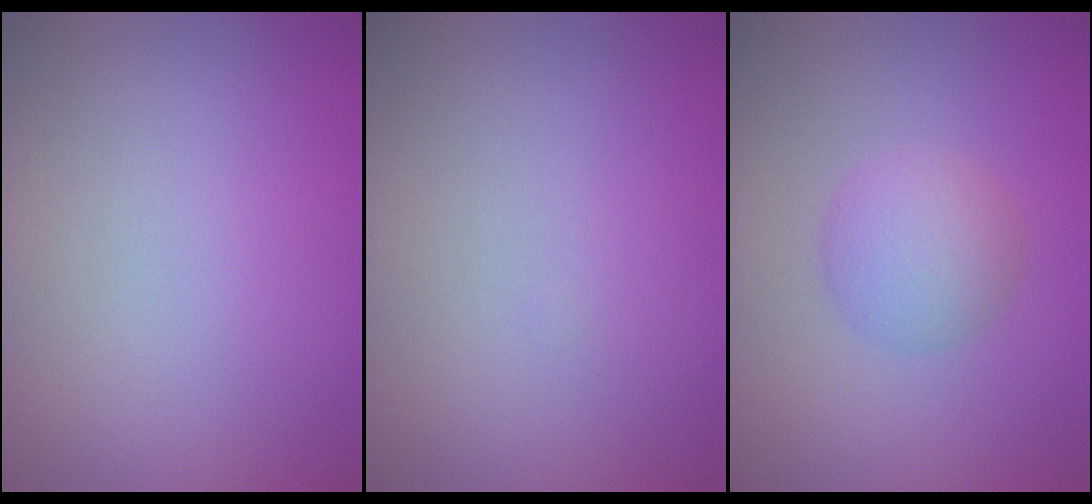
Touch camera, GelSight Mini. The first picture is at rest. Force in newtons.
{"total": 0.0}
{"total": 3.0, "press": 3.0, "slide": 0.1}